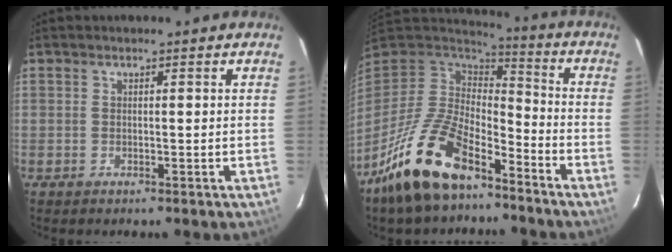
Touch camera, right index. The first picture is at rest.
{"total": 18.1, "force": [-12.3, 7.3, 11.1], "torque": [-0.233, -0.015, -0.227]}